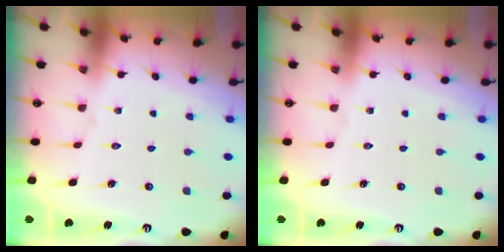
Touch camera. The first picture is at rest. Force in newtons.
{"total": 0.0}